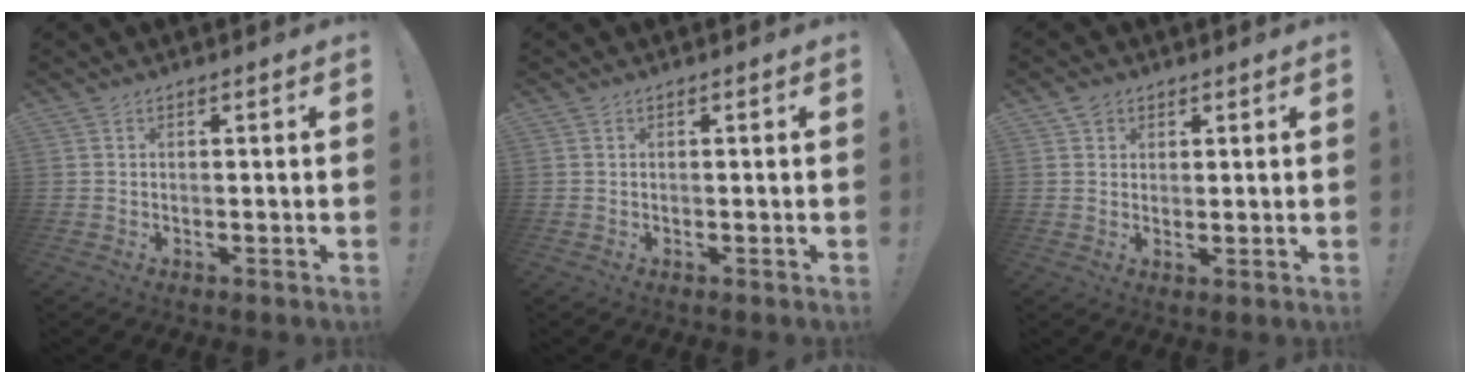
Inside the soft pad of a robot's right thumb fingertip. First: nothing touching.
{"total": 0.0}
{"total": 2.2, "force": [1.5, 1.6, 0.4], "torque": [0.002, -0.009, 0.025]}